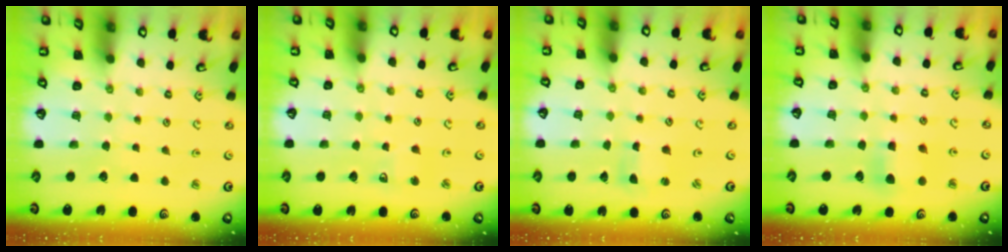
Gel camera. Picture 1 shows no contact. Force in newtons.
{"total": 3.3, "press": 3.3, "slide": 0.6}
{"total": 1.7, "press": 1.7, "slide": 0.3}
{"total": 6.4, "press": 6.4, "slide": 0.7}